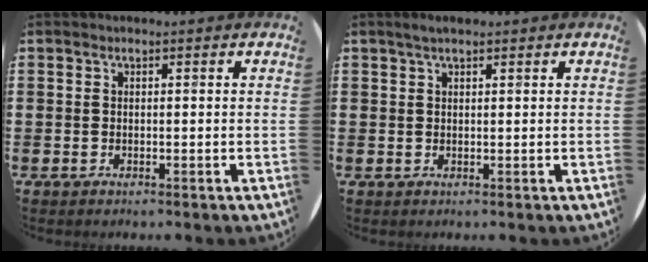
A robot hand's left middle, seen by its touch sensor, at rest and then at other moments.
{"total": 1.4, "force": [1.1, 0.5, 0.8], "torque": [-0.009, 0.002, 0.017]}